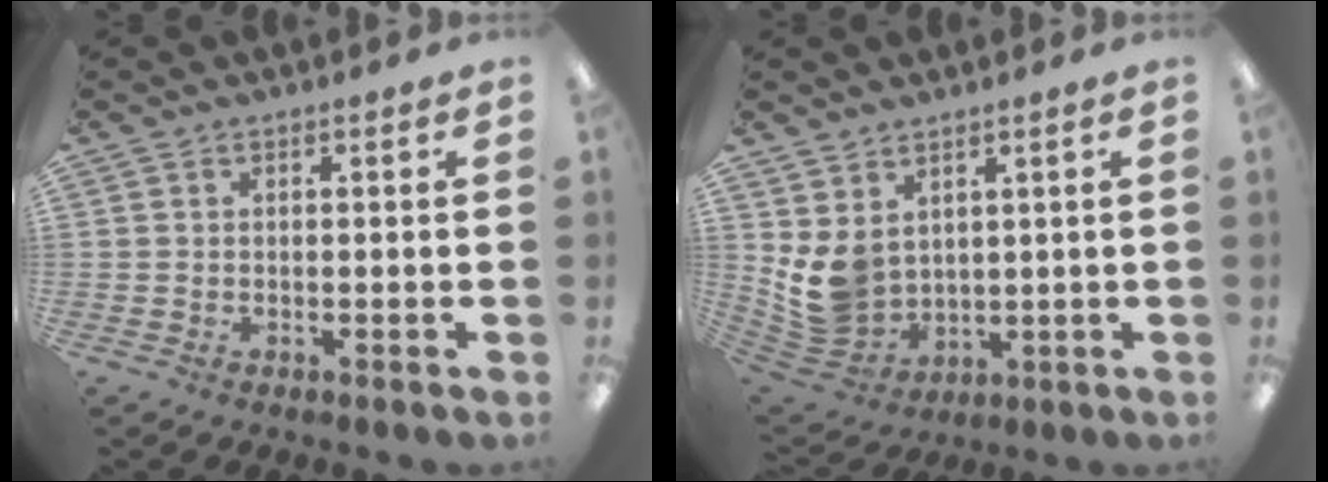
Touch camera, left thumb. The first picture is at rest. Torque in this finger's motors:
{"motor_torque": [1.46, 1.44, 1.04, -1.12, 0.09]}